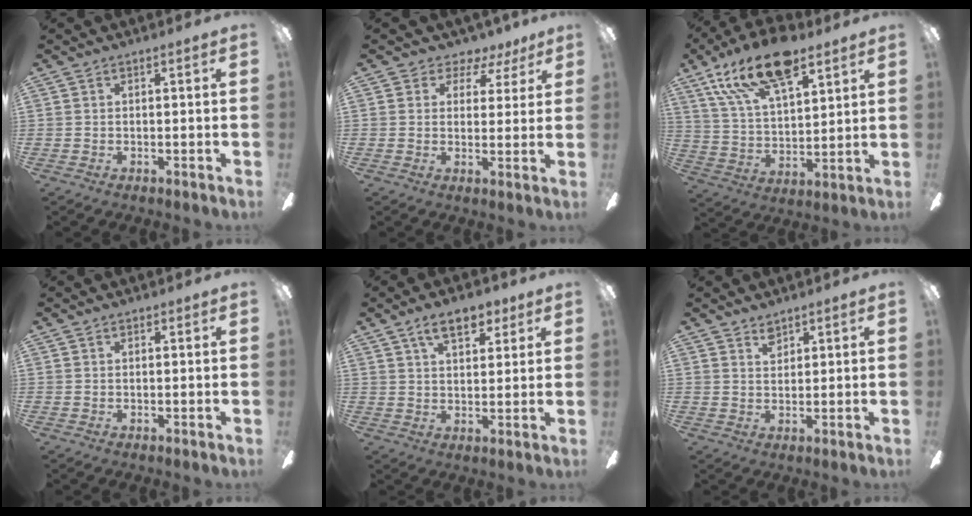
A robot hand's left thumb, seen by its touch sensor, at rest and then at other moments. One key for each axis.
{"total": 4.8, "fx": 3.3, "fy": 3.4, "fz": 0.9, "tx": -0.005, "ty": -0.024, "tz": 0.055}
{"total": 19.5, "fx": 12.6, "fy": 8.1, "fz": 12.5, "tx": -0.235, "ty": -0.051, "tz": 0.216}
{"total": 0.6, "fx": 0.5, "fy": 0.3, "fz": 0.2, "tx": -0.003, "ty": 0.002, "tz": 0.009}
{"total": 8.9, "fx": 5.4, "fy": 4.4, "fz": 5.5, "tx": -0.085, "ty": -0.012, "tz": 0.097}
{"total": 3.0, "fx": 2.5, "fy": 1.4, "fz": 0.9, "tx": -0.006, "ty": -0.012, "tz": 0.044}